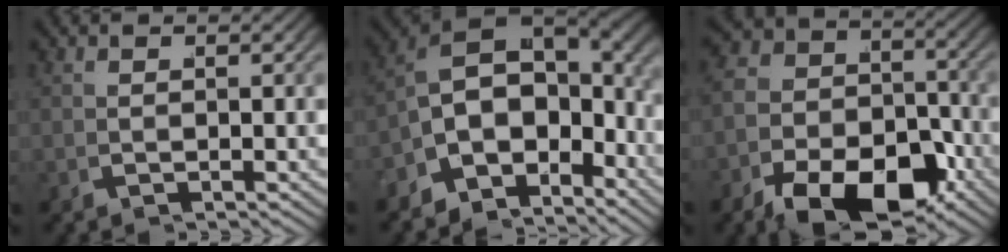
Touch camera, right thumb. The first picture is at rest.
{"total": 12.9, "force": [-1.0, 9.1, 9.1], "torque": [-0.176, -0.028, -0.015]}
{"total": 11.8, "force": [-4.9, 7.7, 7.5], "torque": [-0.108, -0.044, -0.074]}